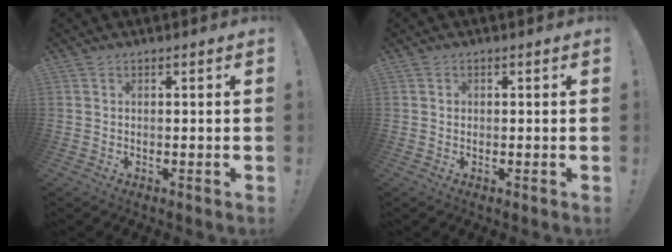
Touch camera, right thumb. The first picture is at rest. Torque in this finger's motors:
{"motor_torque": [0.13, 0.02, 0.31, -0.19, -0.02]}